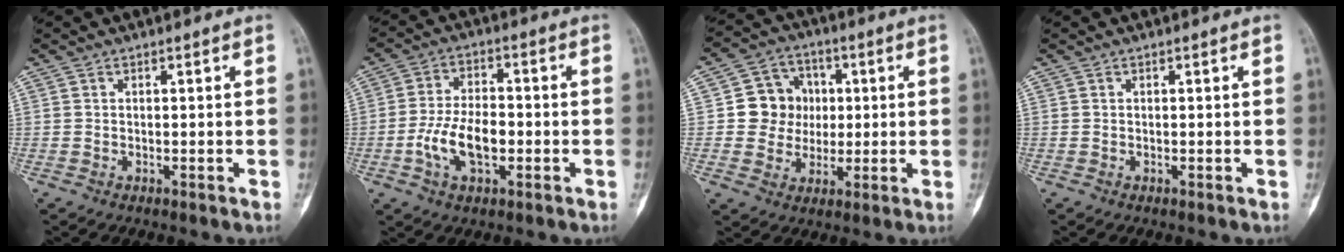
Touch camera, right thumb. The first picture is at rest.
{"total": 9.5, "force": [-2.4, 5.0, 7.7], "torque": [-0.145, 0.019, -0.044]}
{"total": 9.5, "force": [0.8, 9.0, 3.1], "torque": [-0.001, 0.012, 0.011]}
{"total": 0.0}